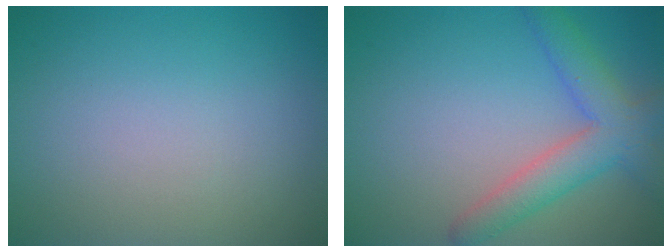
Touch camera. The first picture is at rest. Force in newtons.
{"total": 4.7, "press": 4.7, "slide": 0.1}